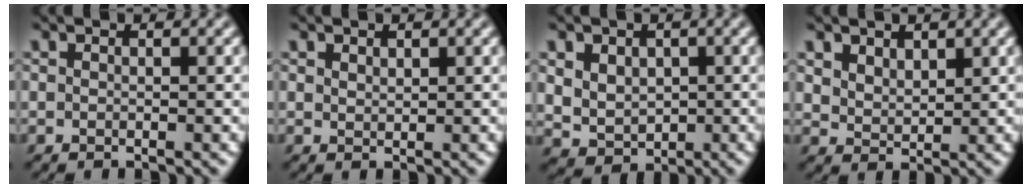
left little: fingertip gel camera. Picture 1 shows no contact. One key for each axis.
{"total": 0.7, "fx": 0.6, "fy": 0.3, "fz": 0.2, "tx": -0.007, "ty": 0.000, "tz": 0.013}
{"total": 5.1, "fx": 1.3, "fy": 4.2, "fz": 2.7, "tx": -0.052, "ty": 0.014, "tz": 0.019}
{"total": 2.1, "fx": 1.4, "fy": 1.2, "fz": 0.9, "tx": -0.028, "ty": -0.005, "tz": 0.028}